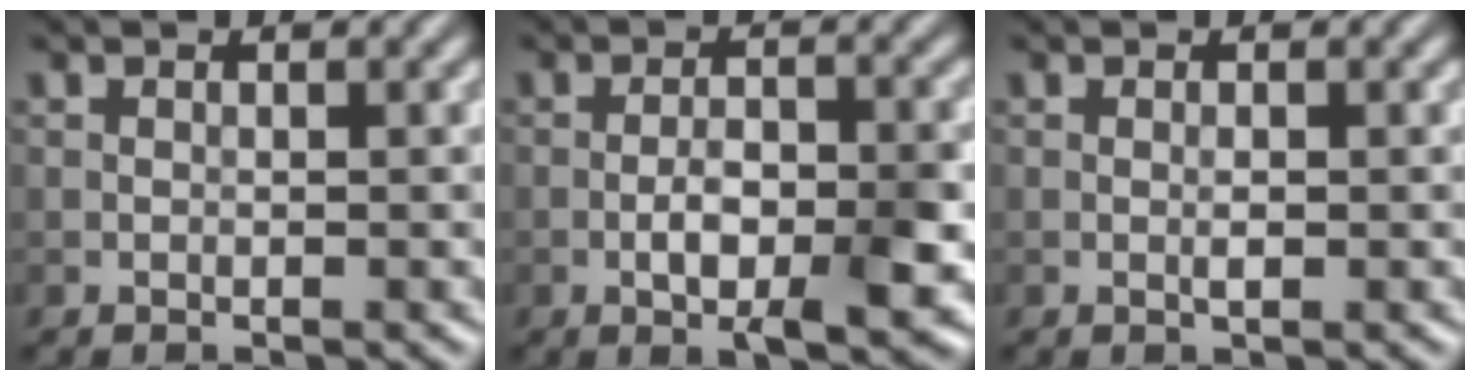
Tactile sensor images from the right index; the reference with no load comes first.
{"total": 5.3, "force": [-1.8, 1.9, 4.6], "torque": [-0.080, 0.000, -0.029]}
{"total": 0.6, "force": [0.0, 0.2, 0.6], "torque": [-0.015, -0.001, -0.001]}